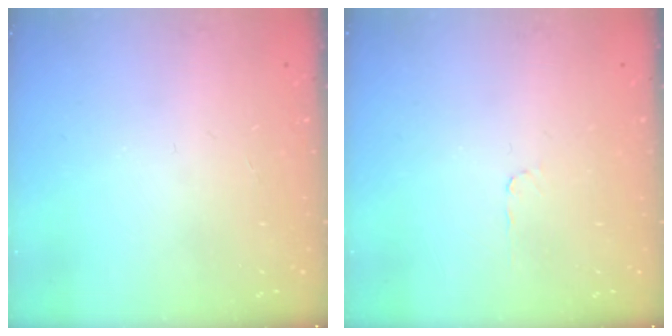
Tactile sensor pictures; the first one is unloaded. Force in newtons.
{"total": 2.8, "press": 2.8, "slide": 0.4}